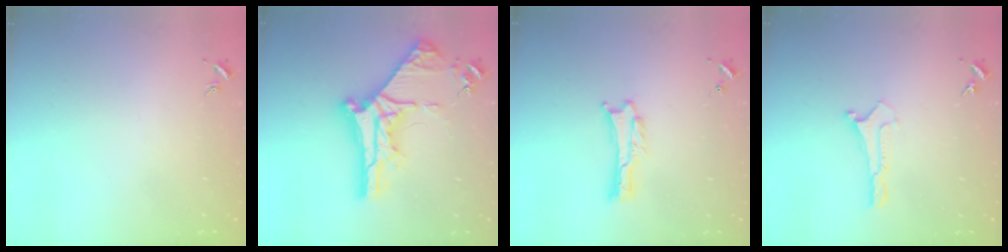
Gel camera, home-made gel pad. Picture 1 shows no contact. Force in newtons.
{"total": 10.5, "press": 10.5, "slide": 1.2}
{"total": 0.0}
{"total": 0.0}